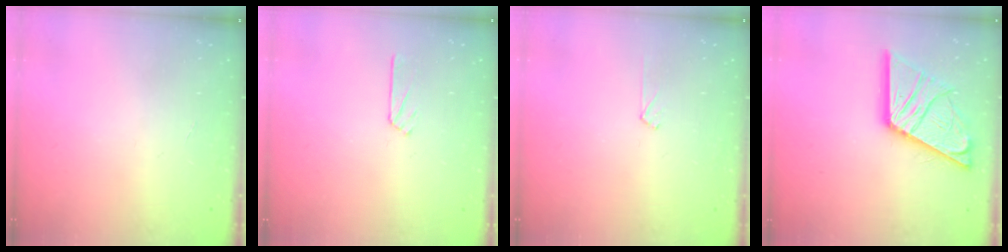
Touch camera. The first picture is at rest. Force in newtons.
{"total": 2.3, "press": 2.3, "slide": 0.2}
{"total": 3.9, "press": 3.8, "slide": 0.5}
{"total": 20.1, "press": 20.0, "slide": 2.3}